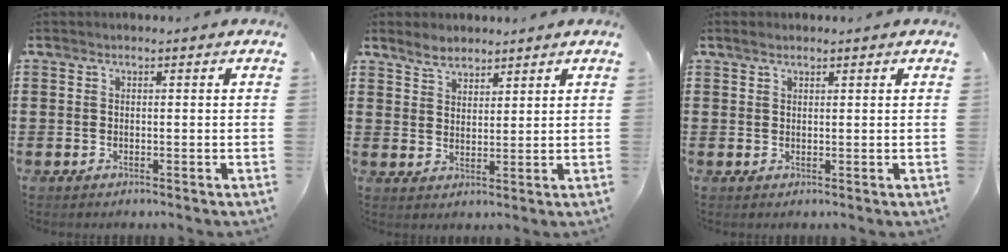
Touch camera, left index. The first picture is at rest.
{"total": 3.5, "force": [3.1, 1.6, 0.6], "torque": [-0.021, 0.003, 0.060]}
{"total": 1.1, "force": [1.0, 0.3, 0.3], "torque": [-0.008, 0.003, 0.018]}